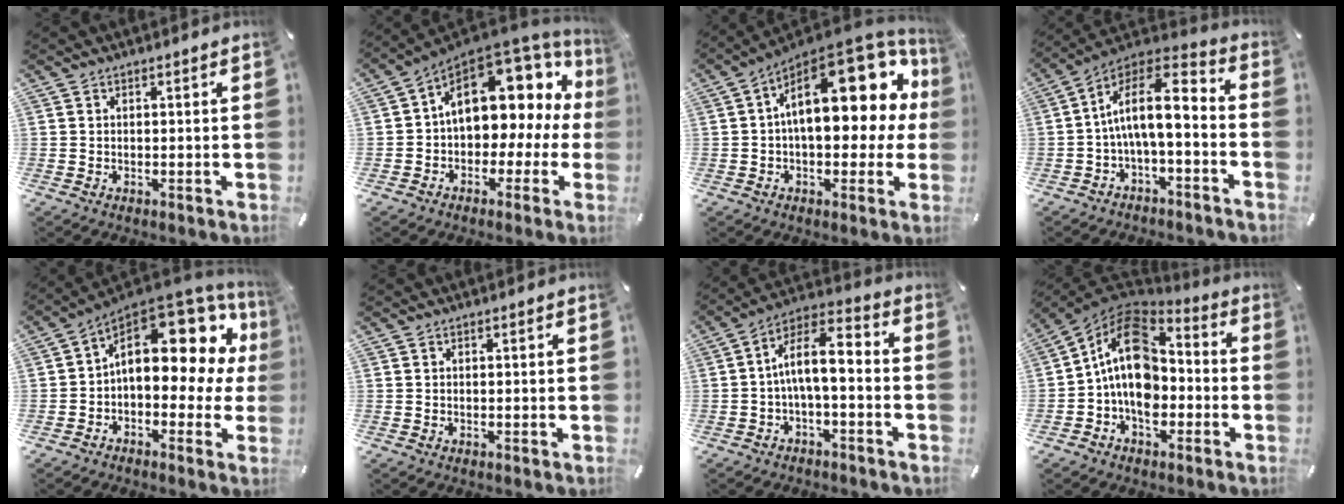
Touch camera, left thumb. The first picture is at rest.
{"total": 15.7, "force": [4.6, 10.5, 10.7], "torque": [-0.141, -0.032, 0.072]}
{"total": 23.3, "force": [6.4, 12.1, 18.8], "torque": [-0.258, -0.041, 0.115]}
{"total": 12.3, "force": [-0.9, 5.3, 11.1], "torque": [-0.193, -0.001, -0.016]}
{"total": 18.0, "force": [5.6, 10.1, 13.8], "torque": [-0.188, -0.045, 0.091]}
{"total": 0.0}
{"total": 10.0, "force": [-0.7, 4.1, 9.1], "torque": [-0.172, 0.004, -0.010]}
{"total": 14.9, "force": [-1.1, 10.9, 10.1], "torque": [-0.192, 0.007, -0.024]}